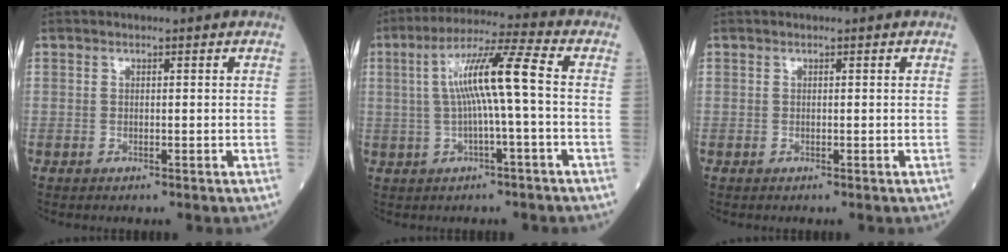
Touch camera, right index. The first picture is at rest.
{"total": 9.8, "force": [0.3, -0.4, 9.8], "torque": [-0.180, 0.022, 0.004]}
{"total": 0.0}